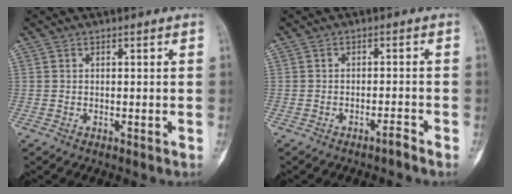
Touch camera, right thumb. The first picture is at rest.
{"total": 1.4, "force": [-1.3, 0.0, 0.7], "torque": [-0.013, 0.016, -0.020]}